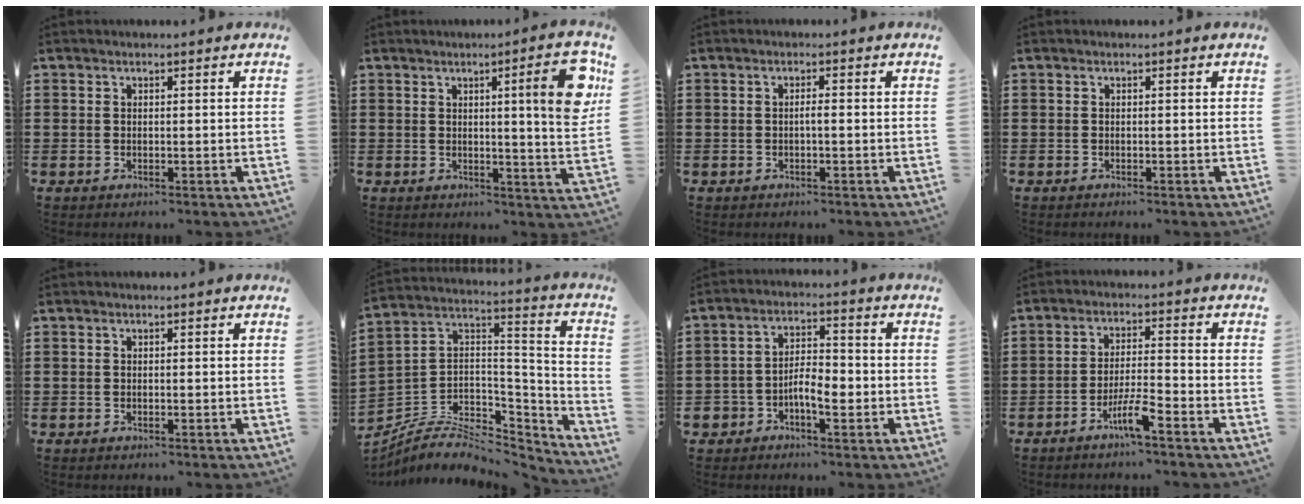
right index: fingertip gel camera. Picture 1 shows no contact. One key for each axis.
{"total": 9.0, "fx": 3.3, "fy": 0.6, "fz": 8.4, "tx": -0.121, "ty": -0.014, "tz": 0.043}
{"total": 1.1, "fx": -0.3, "fy": 0.1, "fz": 1.1, "tx": -0.020, "ty": -0.002, "tz": -0.006}
{"total": 0.0}
{"total": 0.0}
{"total": 7.4, "fx": -5.3, "fy": 3.9, "fz": 3.3, "tx": -0.072, "ty": 0.006, "tz": -0.102}
{"total": 5.3, "fx": -2.4, "fy": 2.9, "fz": 3.7, "tx": -0.073, "ty": 0.010, "tz": -0.047}
{"total": 5.0, "fx": -3.5, "fy": 0.2, "fz": 3.6, "tx": -0.075, "ty": -0.005, "tz": -0.066}